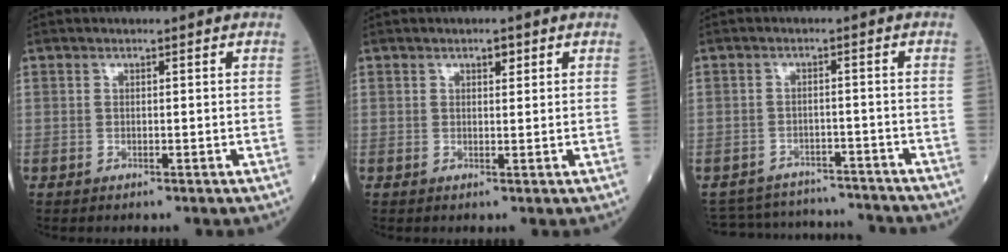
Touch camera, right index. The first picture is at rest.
{"total": 1.4, "force": [0.8, 0.6, 0.9], "torque": [-0.013, 0.000, 0.011]}
{"total": 12.6, "force": [-12.1, 3.1, 1.7], "torque": [-0.033, 0.018, -0.160]}